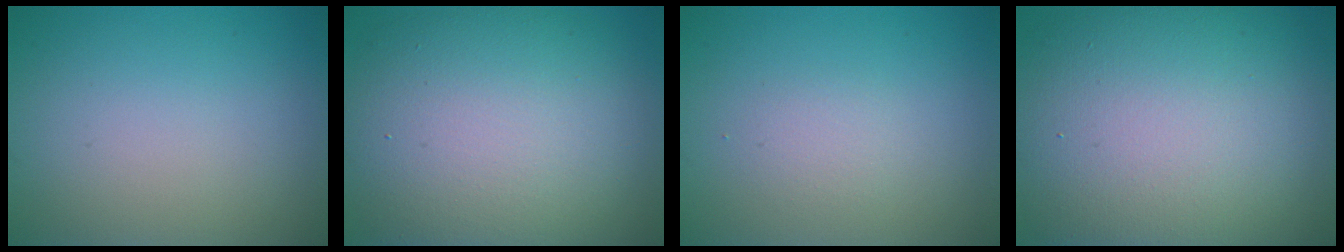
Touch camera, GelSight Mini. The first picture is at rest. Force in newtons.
{"total": 13.5, "press": 13.4, "slide": 0.5}
{"total": 1.3, "press": 1.2, "slide": 0.1}
{"total": 16.5, "press": 16.5, "slide": 1.4}